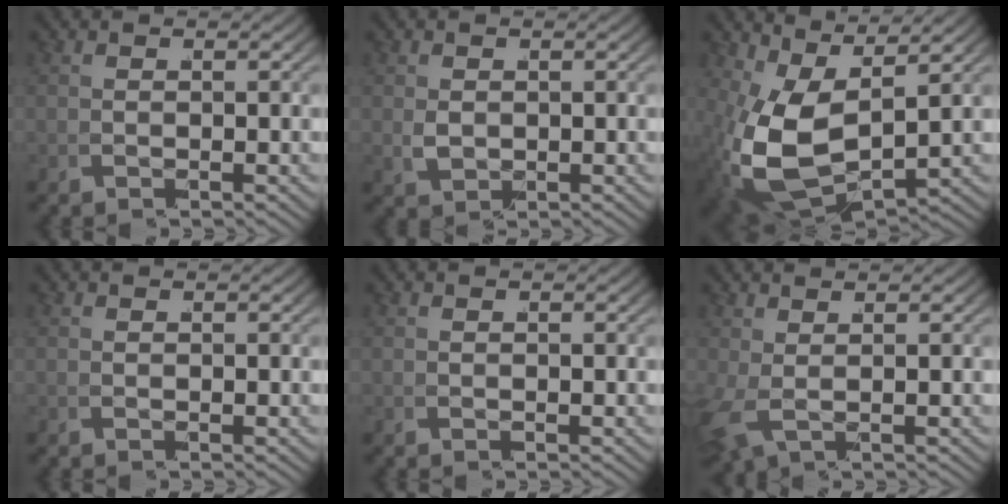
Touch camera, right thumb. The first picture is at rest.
{"total": 2.1, "force": [0.4, 1.5, 1.3], "torque": [-0.039, -0.012, 0.023]}
{"total": 10.8, "force": [-0.1, 6.7, 8.4], "torque": [-0.226, -0.062, 0.035]}
{"total": 0.0}
{"total": 0.0}
{"total": 1.8, "force": [0.8, 0.8, 1.5], "torque": [-0.043, -0.005, 0.025]}